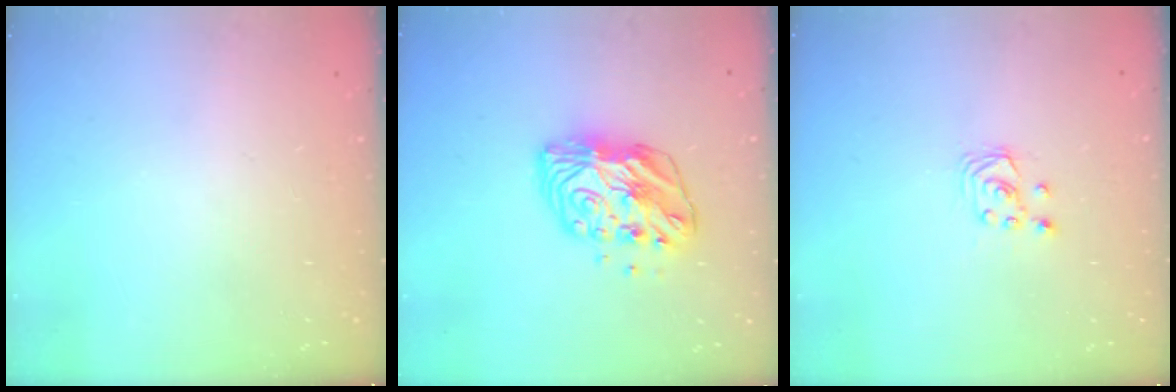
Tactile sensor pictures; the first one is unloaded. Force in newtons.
{"total": 12.7, "press": 12.7, "slide": 1.0}
{"total": 2.9, "press": 2.8, "slide": 0.3}